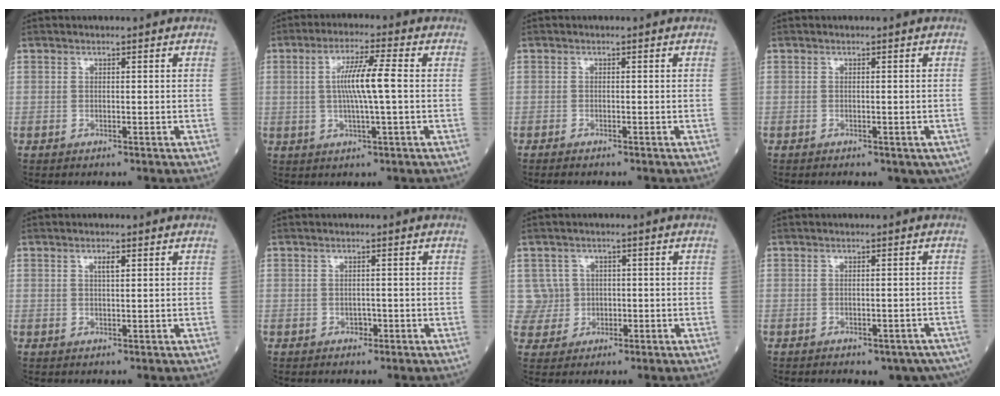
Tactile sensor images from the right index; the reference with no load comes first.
{"total": 7.3, "force": [0.4, -0.1, 7.3], "torque": [-0.136, 0.003, 0.005]}
{"total": 1.2, "force": [-1.1, 0.2, 0.5], "torque": [-0.013, -0.003, -0.014]}
{"total": 4.3, "force": [-2.8, 1.9, 2.6], "torque": [-0.022, -0.003, -0.035]}
{"total": 1.4, "force": [0.7, 0.3, 1.2], "torque": [-0.022, -0.001, 0.011]}
{"total": 0.9, "force": [-0.4, 0.7, 0.4], "torque": [-0.006, 0.002, -0.005]}
{"total": 4.6, "force": [0.6, 4.5, -0.5], "torque": [0.023, 0.016, 0.014]}
{"total": 8.1, "force": [-6.1, 3.3, 4.1], "torque": [-0.038, 0.002, -0.069]}